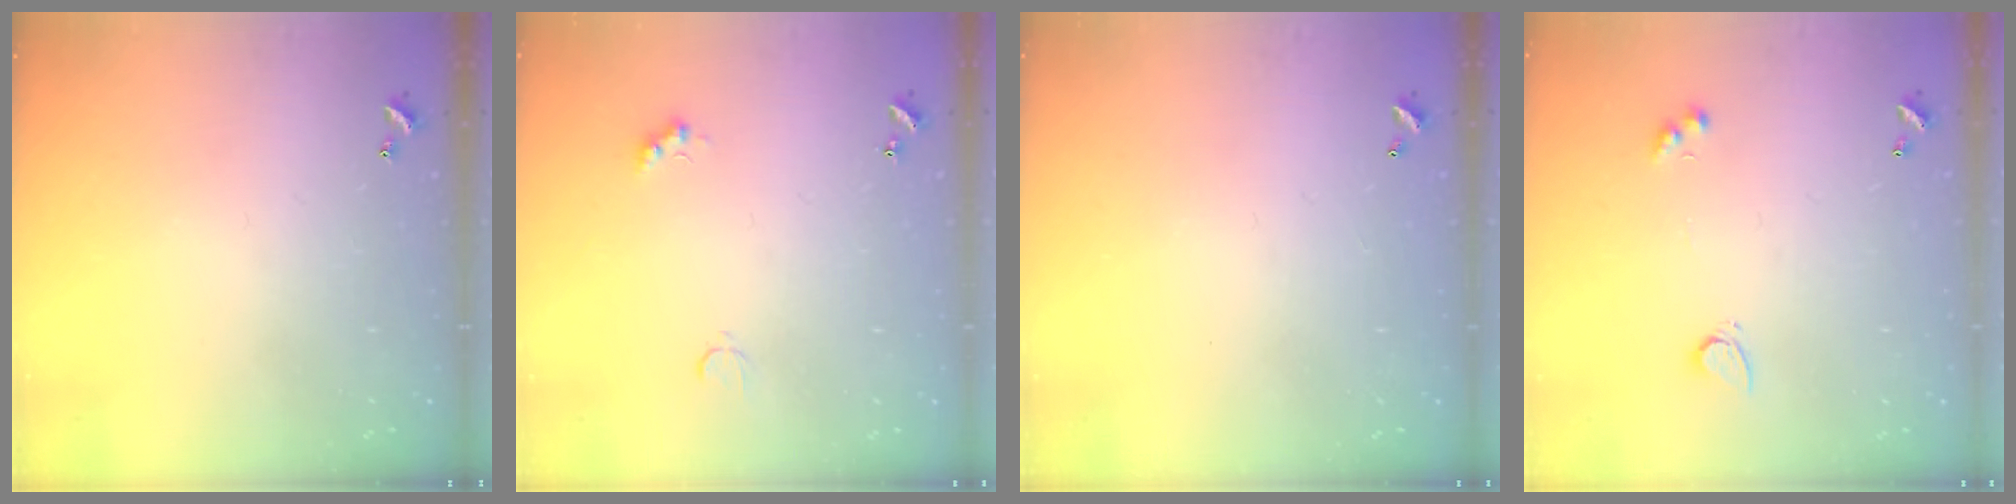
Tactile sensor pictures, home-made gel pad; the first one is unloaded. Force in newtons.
{"total": 2.2, "press": 2.1, "slide": 0.6}
{"total": 2.9, "press": 2.9, "slide": 0.1}
{"total": 2.6, "press": 2.6, "slide": 0.5}